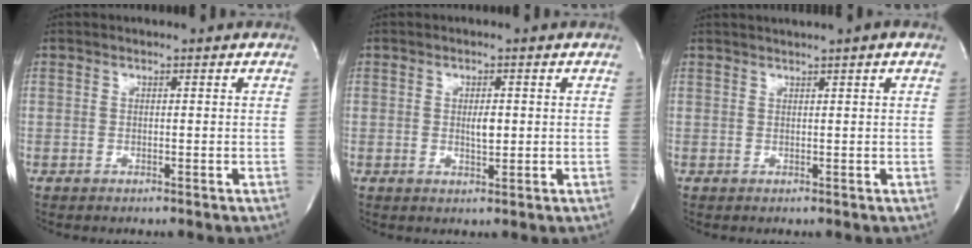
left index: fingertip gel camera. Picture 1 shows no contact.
{"total": 2.2, "force": [0.2, 0.7, 2.1], "torque": [-0.037, -0.002, 0.006]}
{"total": 3.7, "force": [2.8, -0.7, 2.2], "torque": [-0.034, 0.024, 0.045]}